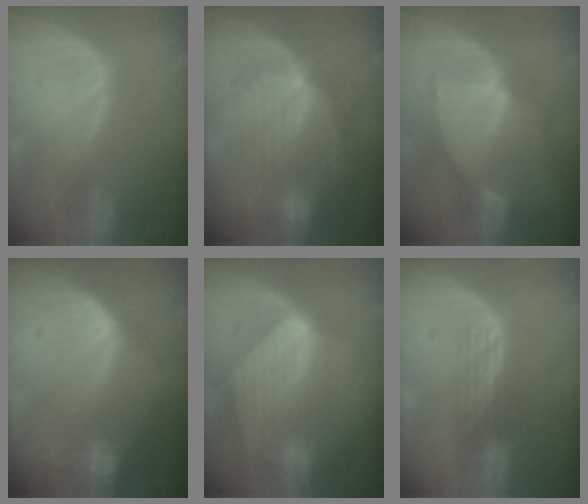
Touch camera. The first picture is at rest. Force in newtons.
{"total": 7.1, "press": 7.0, "slide": 1.3}
{"total": 6.8, "press": 6.7, "slide": 1.2}
{"total": 8.4, "press": 7.1, "slide": 4.4}
{"total": 8.8, "press": 7.8, "slide": 4.0}
{"total": 2.9, "press": 2.7, "slide": 1.2}